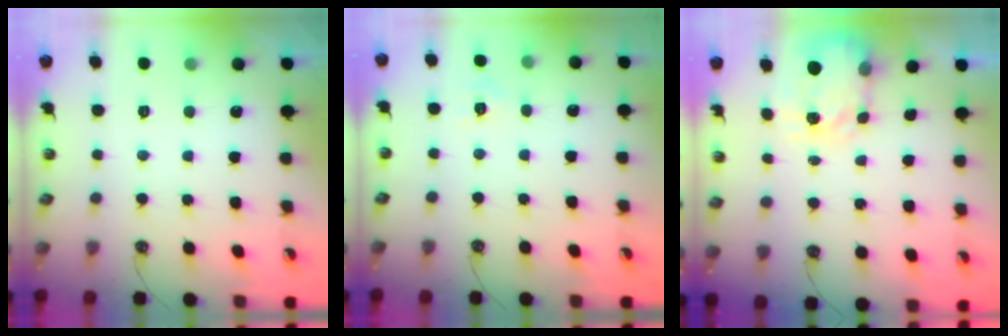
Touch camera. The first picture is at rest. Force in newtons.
{"total": 7.0, "press": 7.0, "slide": 0.7}
{"total": 3.9, "press": 3.8, "slide": 0.5}